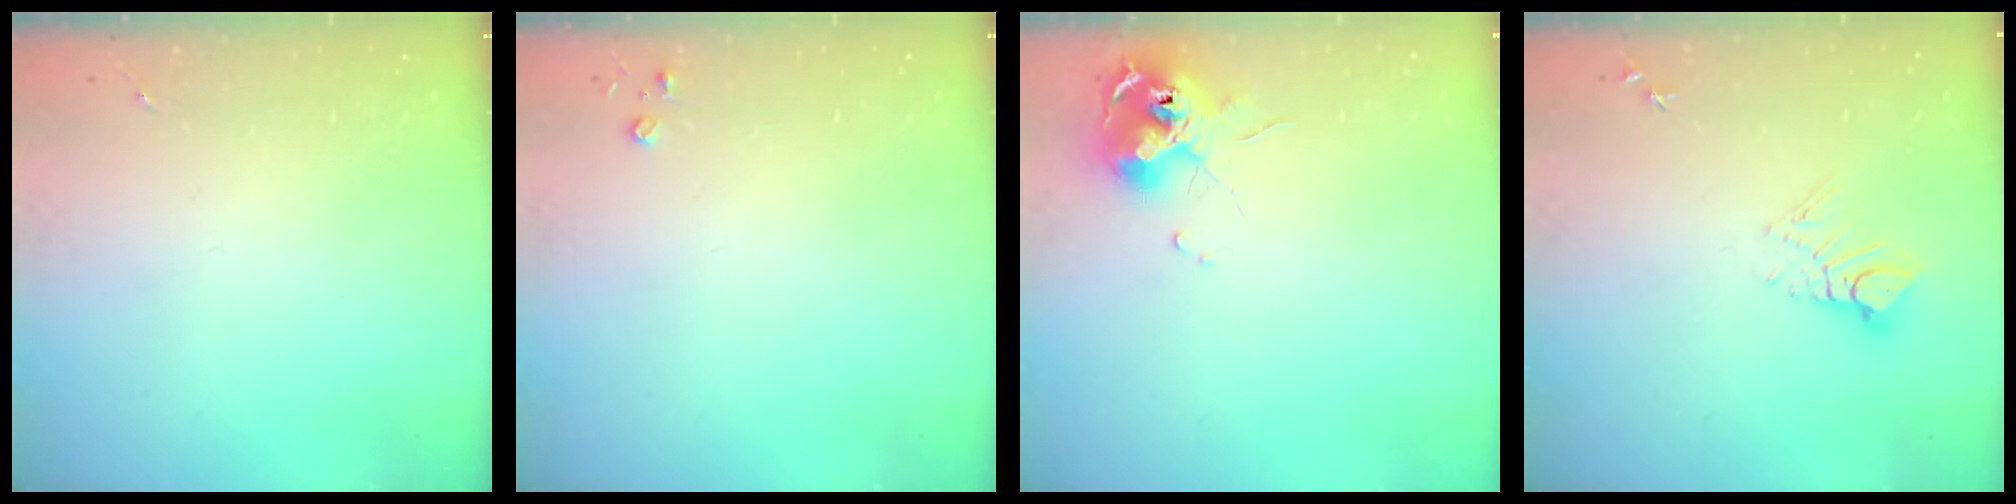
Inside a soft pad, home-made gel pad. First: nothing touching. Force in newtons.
{"total": 2.8, "press": 2.8, "slide": 0.3}
{"total": 12.2, "press": 12.1, "slide": 1.3}
{"total": 7.9, "press": 7.8, "slide": 0.7}